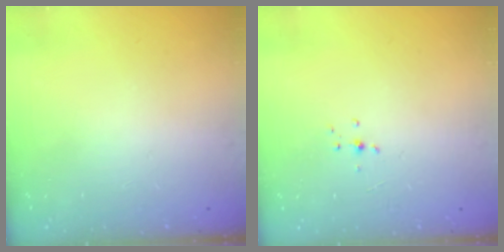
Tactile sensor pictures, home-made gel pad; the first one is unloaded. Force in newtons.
{"total": 4.6, "press": 4.5, "slide": 0.8}